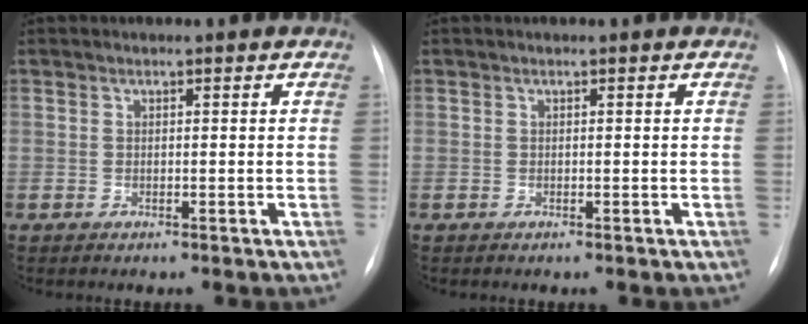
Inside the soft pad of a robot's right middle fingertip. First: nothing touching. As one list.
[{"total": 0.0}]